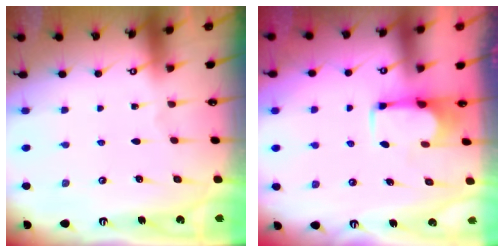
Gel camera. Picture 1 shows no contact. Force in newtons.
{"total": 2.3, "press": 2.3, "slide": 0.4}